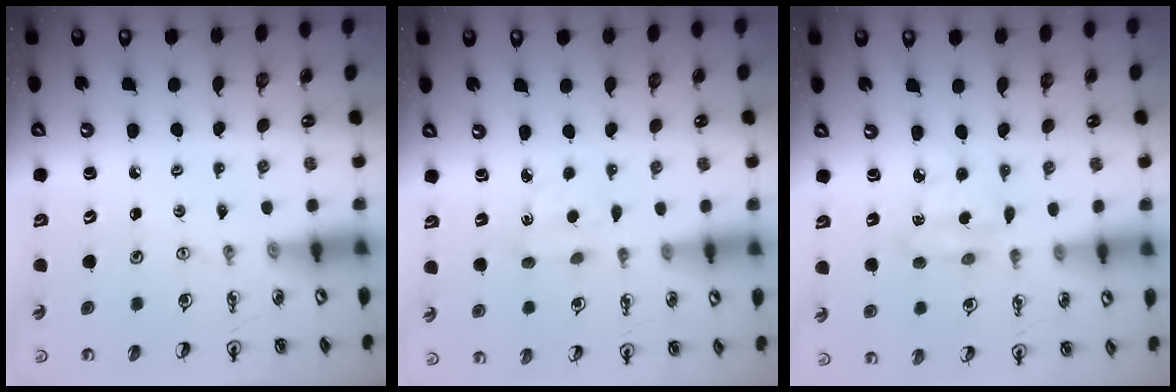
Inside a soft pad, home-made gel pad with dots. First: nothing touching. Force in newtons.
{"total": 1.8, "press": 1.7, "slide": 0.5}
{"total": 3.3, "press": 3.3, "slide": 0.1}